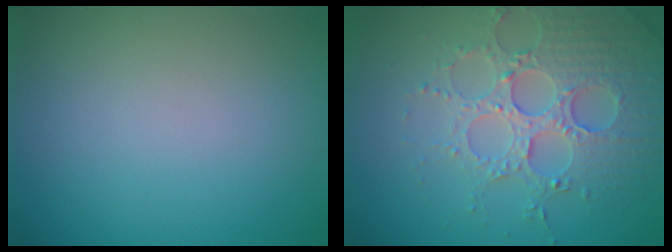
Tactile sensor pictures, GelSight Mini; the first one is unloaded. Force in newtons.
{"total": 4.9, "press": 4.4, "slide": 2.1}